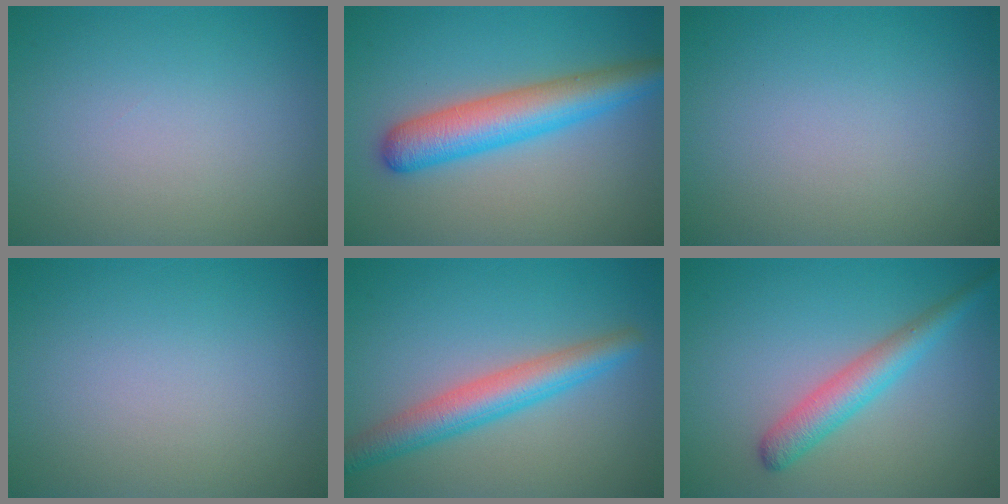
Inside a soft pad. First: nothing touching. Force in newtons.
{"total": 6.1, "press": 6.1, "slide": 0.2}
{"total": 0.0}
{"total": 0.0}
{"total": 4.6, "press": 4.6, "slide": 0.2}
{"total": 2.8, "press": 2.8, "slide": 0.2}